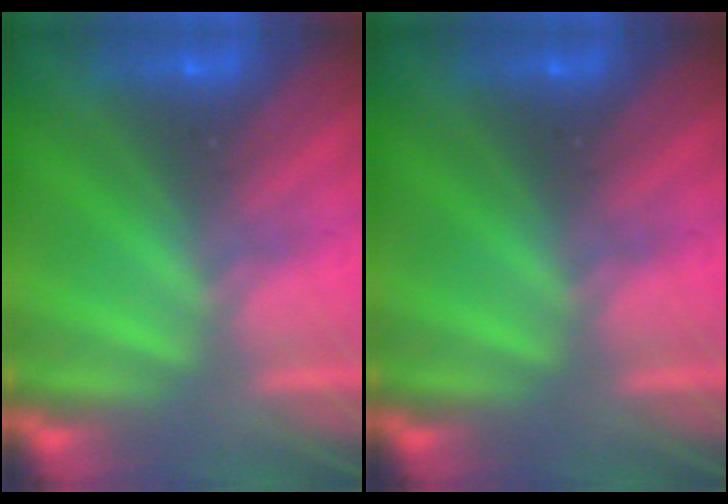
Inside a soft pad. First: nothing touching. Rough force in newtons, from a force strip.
{"total": 0.0}